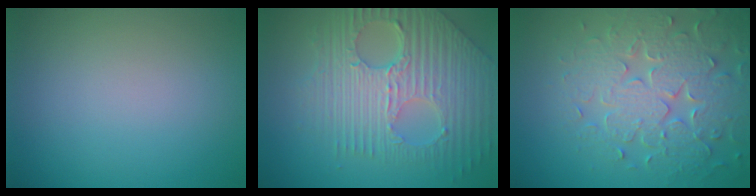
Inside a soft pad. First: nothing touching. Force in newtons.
{"total": 9.1, "press": 6.3, "slide": 6.6}
{"total": 7.1, "press": 5.8, "slide": 4.1}